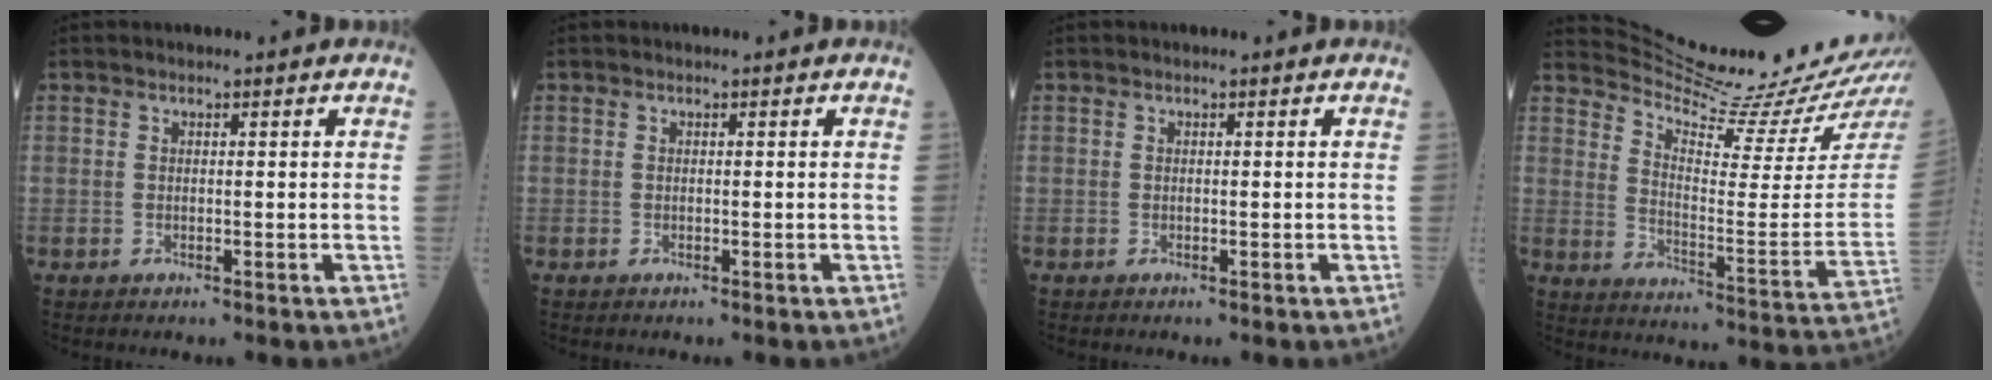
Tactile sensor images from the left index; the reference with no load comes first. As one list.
[{"total": 0.0}, {"total": 0.0}, {"total": 19.9, "force": [18.9, -0.6, 6.3], "torque": [-0.116, -0.095, 0.263]}]